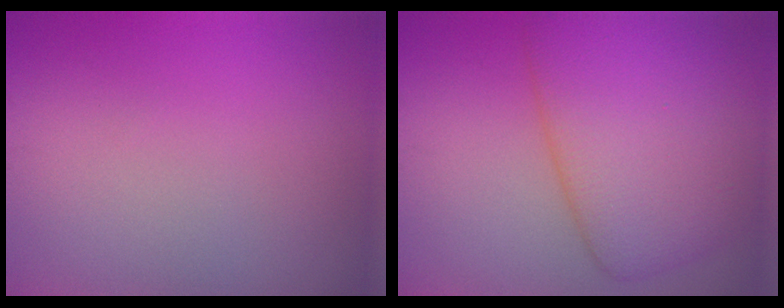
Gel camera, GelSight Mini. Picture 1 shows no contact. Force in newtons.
{"total": 8.7, "press": 8.7, "slide": 0.4}